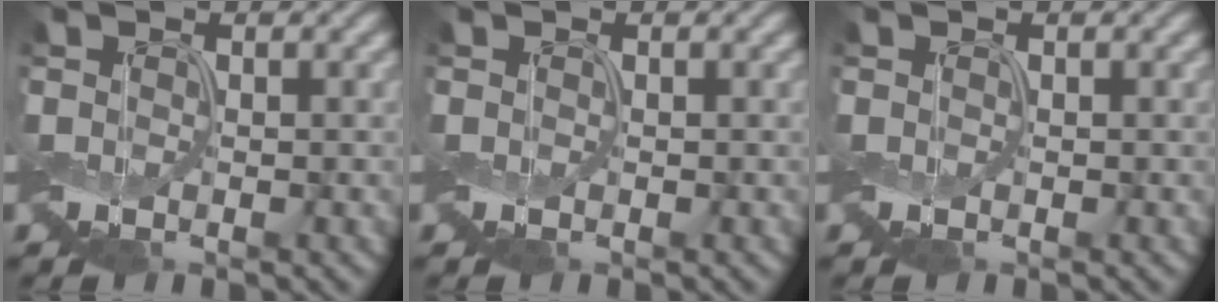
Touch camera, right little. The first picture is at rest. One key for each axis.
{"total": 0.0}
{"total": 0.0}